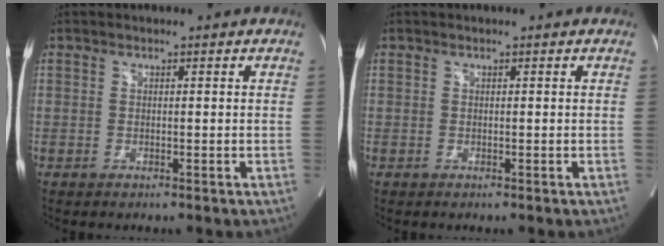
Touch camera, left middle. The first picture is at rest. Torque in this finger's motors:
{"motor_torque": [0.05, -0.04, 0.04, 0.00]}